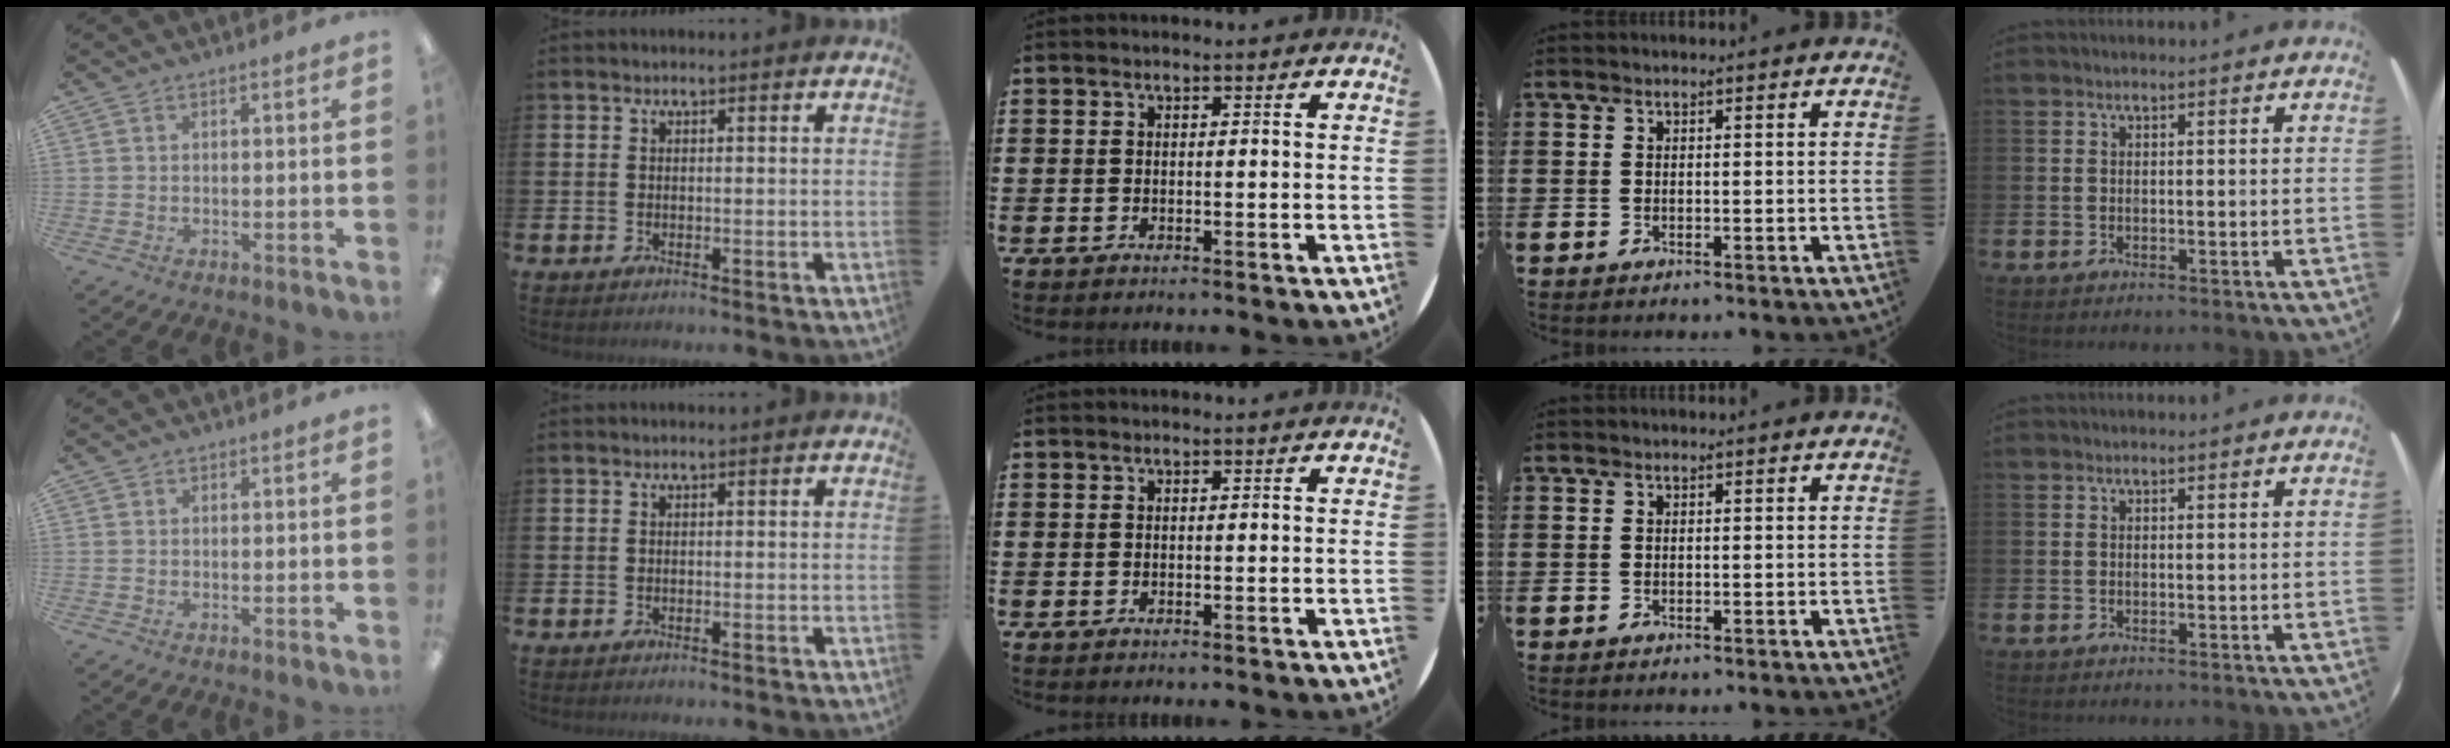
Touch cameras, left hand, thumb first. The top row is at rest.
{}